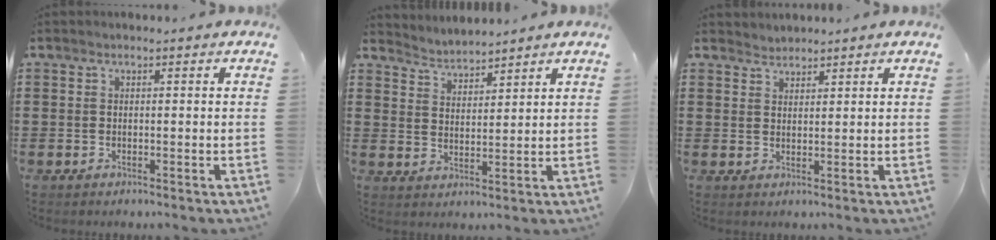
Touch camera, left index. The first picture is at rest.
{"total": 3.3, "force": [3.2, 0.0, -0.7], "torque": [0.000, -0.015, 0.058]}
{"total": 1.6, "force": [1.5, 0.2, -0.5], "torque": [0.004, 0.002, 0.032]}